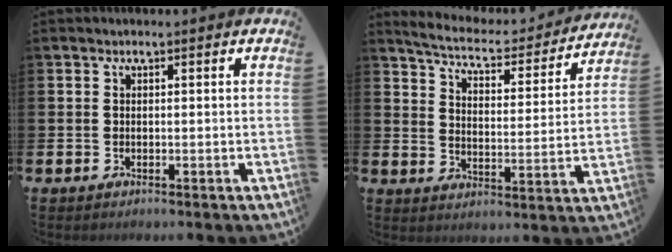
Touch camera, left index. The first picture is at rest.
{"total": 6.2, "force": [5.8, 1.0, 1.9], "torque": [-0.057, -0.049, 0.094]}